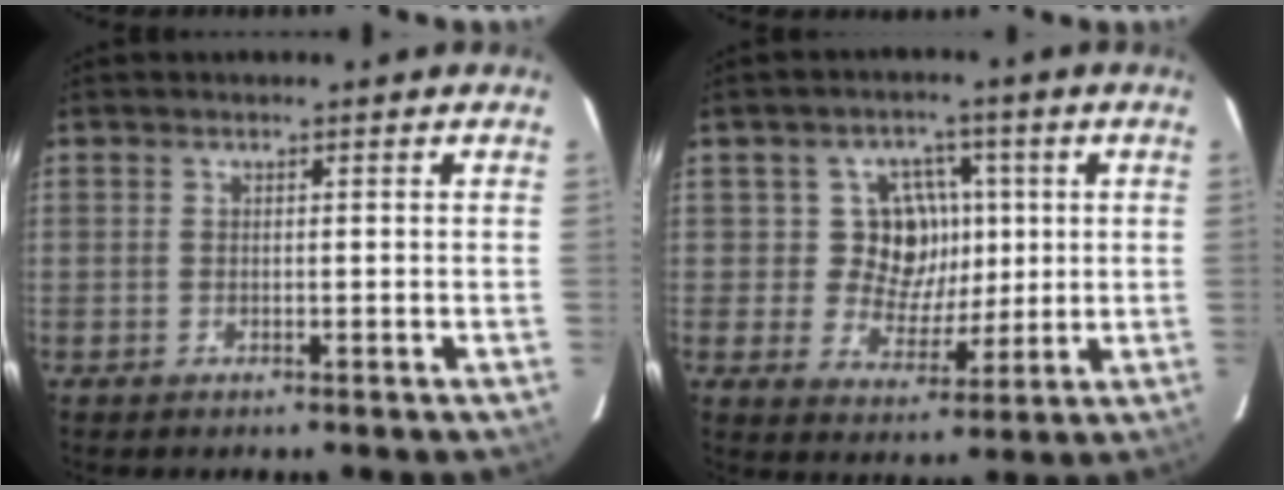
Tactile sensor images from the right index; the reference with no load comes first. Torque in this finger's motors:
{"motor_torque": [0.24, 0.11, 0.15, 0.03]}